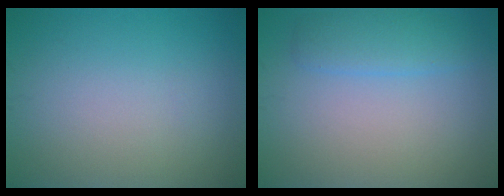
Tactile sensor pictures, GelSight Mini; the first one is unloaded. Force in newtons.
{"total": 2.5, "press": 2.5, "slide": 0.2}